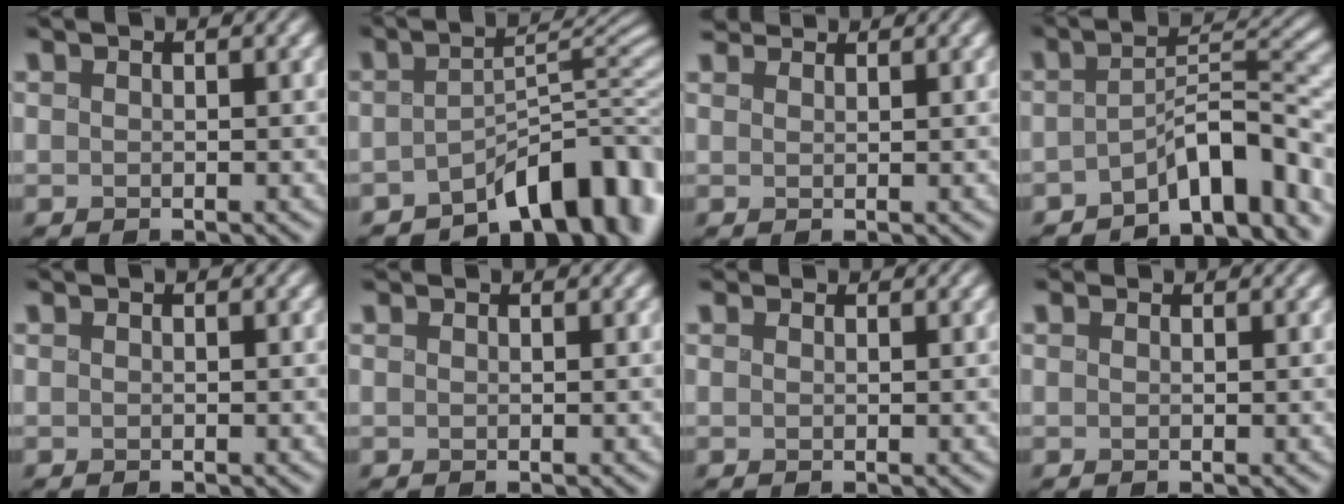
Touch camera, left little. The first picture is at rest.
{"total": 9.9, "force": [-6.2, 4.0, 6.5], "torque": [-0.055, -0.004, -0.103]}
{"total": 3.2, "force": [3.0, 0.9, 0.9], "torque": [-0.016, -0.001, 0.056]}
{"total": 6.9, "force": [-4.6, 2.4, 4.5], "torque": [-0.040, 0.012, -0.085]}
{"total": 0.0}
{"total": 0.6, "force": [0.6, 0.1, 0.1], "torque": [-0.003, 0.002, 0.008]}
{"total": 1.5, "force": [1.3, 0.8, 0.4], "torque": [-0.009, -0.003, 0.023]}
{"total": 1.1, "force": [0.9, 0.6, 0.3], "torque": [-0.006, 0.001, 0.016]}